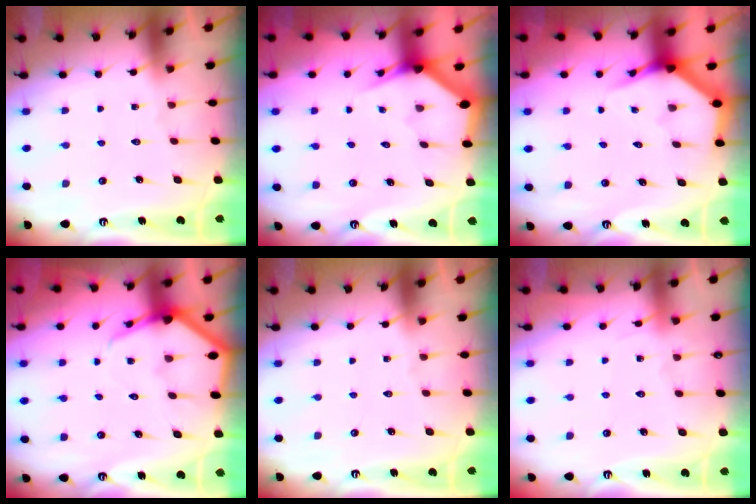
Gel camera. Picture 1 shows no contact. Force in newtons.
{"total": 2.7, "press": 2.7, "slide": 0.1}
{"total": 4.0, "press": 4.0, "slide": 0.2}
{"total": 5.4, "press": 5.3, "slide": 0.6}
{"total": 0.0}
{"total": 4.2, "press": 4.2, "slide": 0.5}